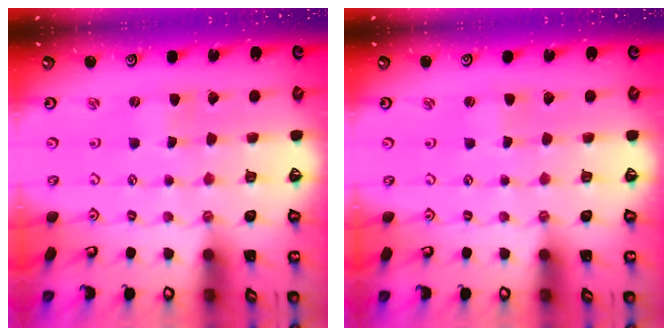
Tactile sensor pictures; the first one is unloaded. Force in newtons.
{"total": 1.4, "press": 1.4, "slide": 0.4}